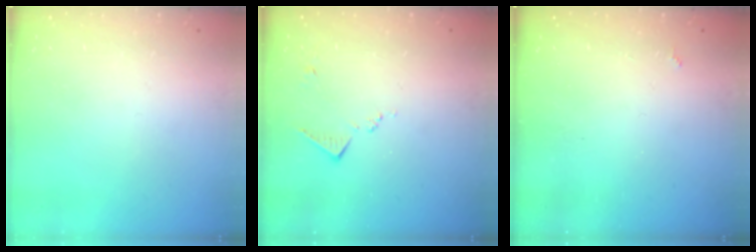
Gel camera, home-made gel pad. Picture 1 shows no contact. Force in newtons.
{"total": 5.7, "press": 5.7, "slide": 0.8}
{"total": 1.4, "press": 1.3, "slide": 0.4}